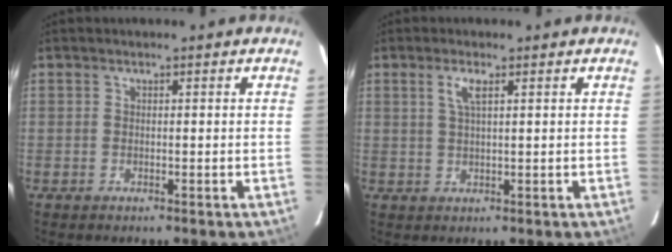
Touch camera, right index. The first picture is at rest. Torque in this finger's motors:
{"motor_torque": [0.29, 0.09, 0.17, 0.04]}